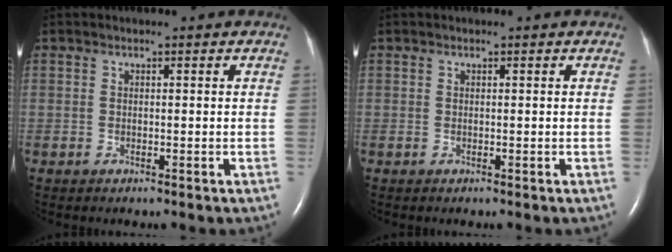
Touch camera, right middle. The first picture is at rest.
{"total": 0.0}